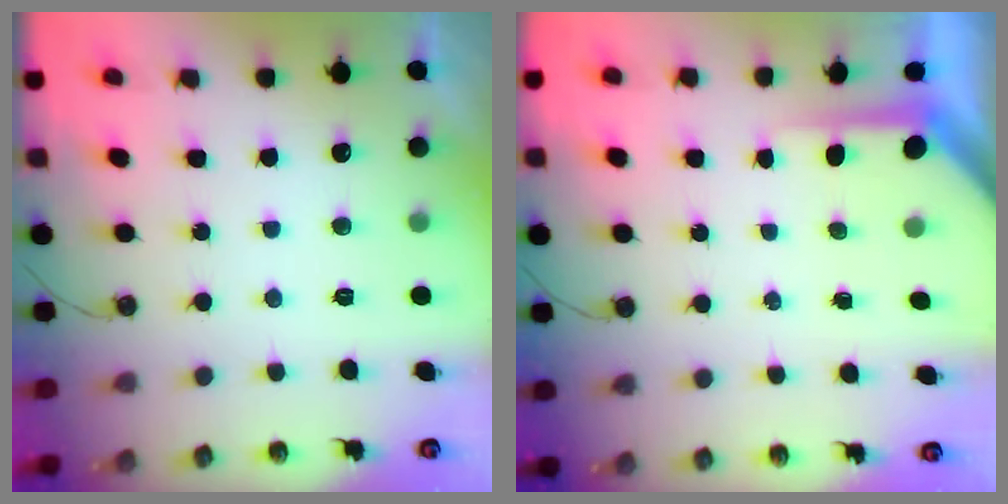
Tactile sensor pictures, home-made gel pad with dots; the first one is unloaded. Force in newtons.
{"total": 4.5, "press": 4.5, "slide": 0.4}